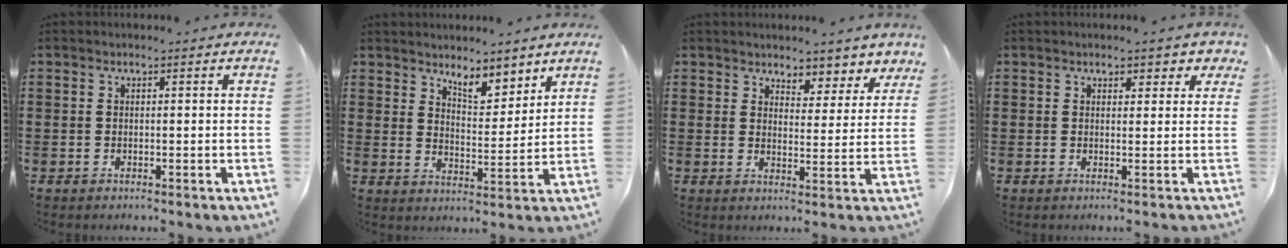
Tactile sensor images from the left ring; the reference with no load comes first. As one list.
[{"total": 5.4, "force": [4.8, 1.2, 2.2], "torque": [-0.040, -0.021, 0.083]}, {"total": 3.8, "force": [3.7, 0.7, 0.1], "torque": [-0.013, -0.018, 0.063]}, {"total": 1.4, "force": [1.0, 0.5, 0.8], "torque": [-0.011, 0.002, 0.014]}]